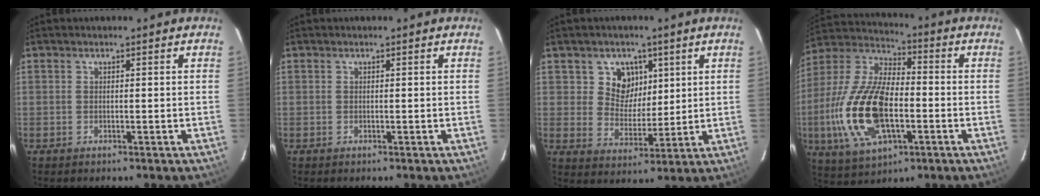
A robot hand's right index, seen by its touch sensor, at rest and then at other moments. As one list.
[{"total": 0.0}, {"total": 7.4, "force": [3.1, 6.4, 2.0], "torque": [-0.032, -0.001, 0.059]}, {"total": 20.1, "force": [-4.6, 9.5, 17.1], "torque": [-0.373, -0.008, -0.083]}]